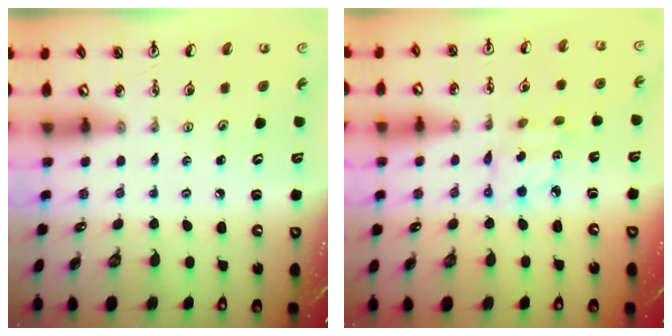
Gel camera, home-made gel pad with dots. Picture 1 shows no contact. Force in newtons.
{"total": 4.4, "press": 4.4, "slide": 0.2}